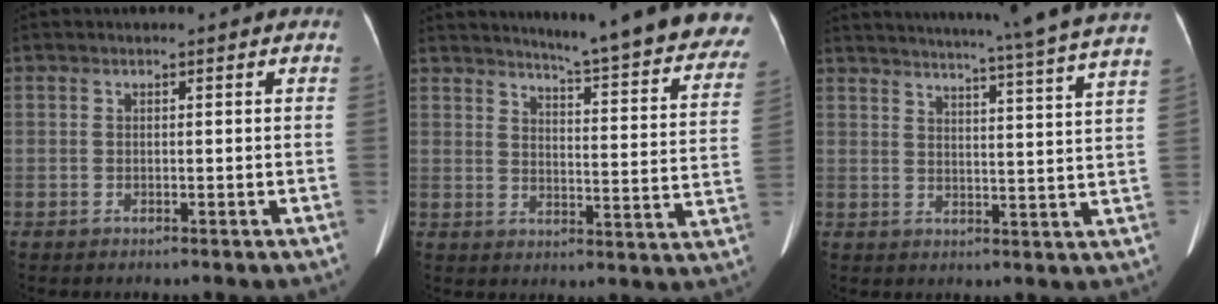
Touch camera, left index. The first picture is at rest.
{"total": 25.1, "force": [23.0, 1.6, 9.9], "torque": [-0.120, -0.100, 0.262]}
{"total": 24.9, "force": [22.4, -2.0, 10.7], "torque": [-0.167, -0.052, 0.275]}